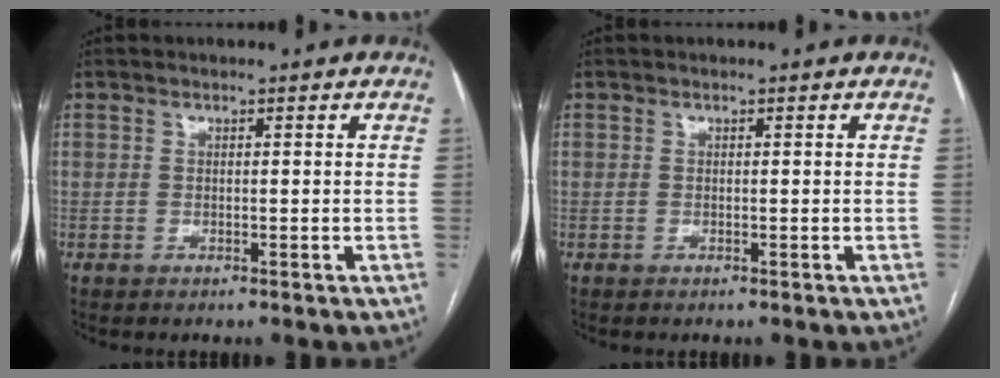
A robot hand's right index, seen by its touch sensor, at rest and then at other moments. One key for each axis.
{"total": 0.0}